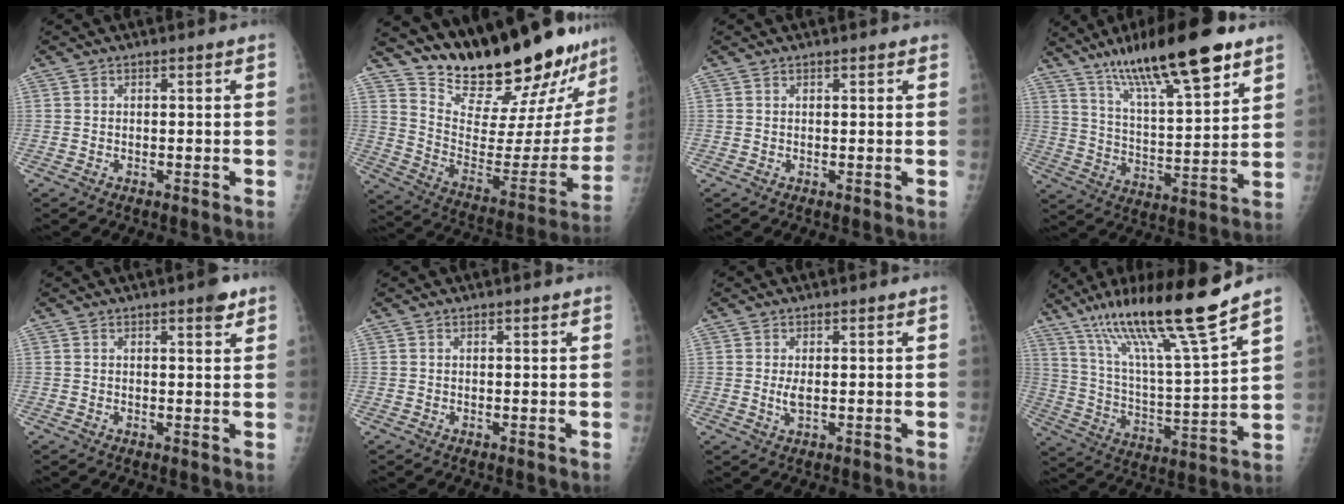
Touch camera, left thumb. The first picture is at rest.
{"total": 28.1, "force": [24.7, 5.4, 12.2], "torque": [-0.160, -0.180, 0.356]}
{"total": 1.1, "force": [0.9, 0.4, 0.4], "torque": [-0.006, -0.001, 0.011]}
{"total": 20.7, "force": [13.5, 4.7, 15.0], "torque": [-0.231, -0.051, 0.229]}
{"total": 3.2, "force": [2.1, 0.9, 2.2], "torque": [-0.022, -0.009, 0.024]}
{"total": 0.6, "force": [0.6, 0.2, 0.3], "torque": [-0.008, -0.003, 0.009]}
{"total": 2.0, "force": [0.4, 0.7, 1.8], "torque": [-0.039, -0.006, 0.013]}
{"total": 20.1, "force": [14.5, 0.6, 13.9], "torque": [-0.224, -0.066, 0.259]}